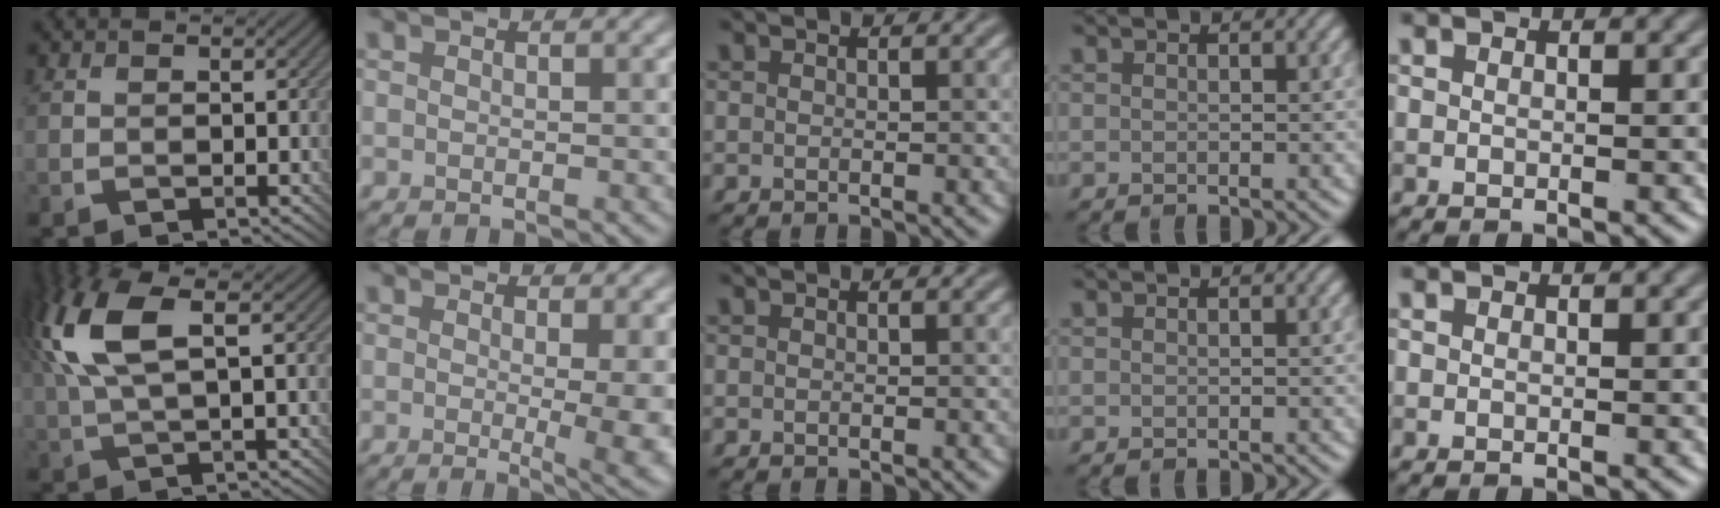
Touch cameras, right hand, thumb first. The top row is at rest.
{"thumb": {"total": 9.7, "force": [2.9, 3.1, 8.7], "torque": [-0.211, 0.028, 0.054]}, "index": {"total": 6.4, "force": [-0.2, 1.7, 6.2], "torque": [-0.061, -0.012, -0.004]}}